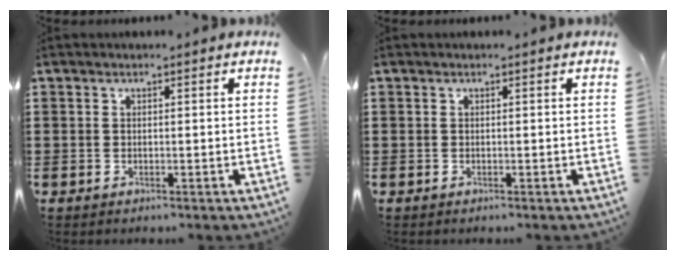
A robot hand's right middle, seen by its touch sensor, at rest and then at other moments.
{"total": 0.0}